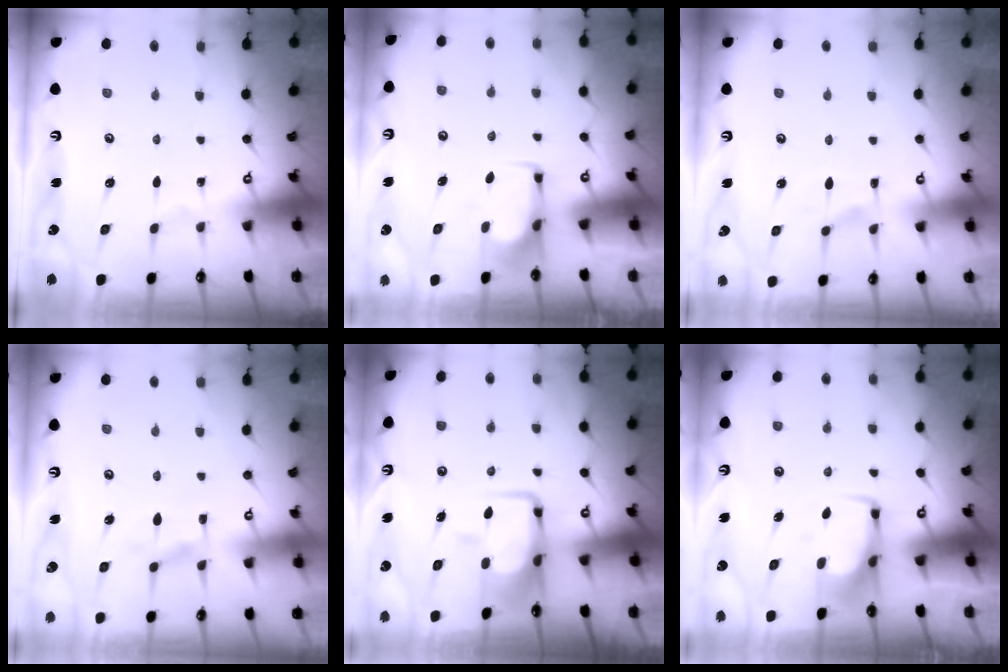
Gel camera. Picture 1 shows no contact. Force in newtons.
{"total": 1.7, "press": 1.7, "slide": 0.4}
{"total": 4.4, "press": 4.2, "slide": 1.3}
{"total": 1.4, "press": 0.3, "slide": 1.3}
{"total": 7.7, "press": 7.5, "slide": 1.7}
{"total": 2.9, "press": 2.9, "slide": 0.3}